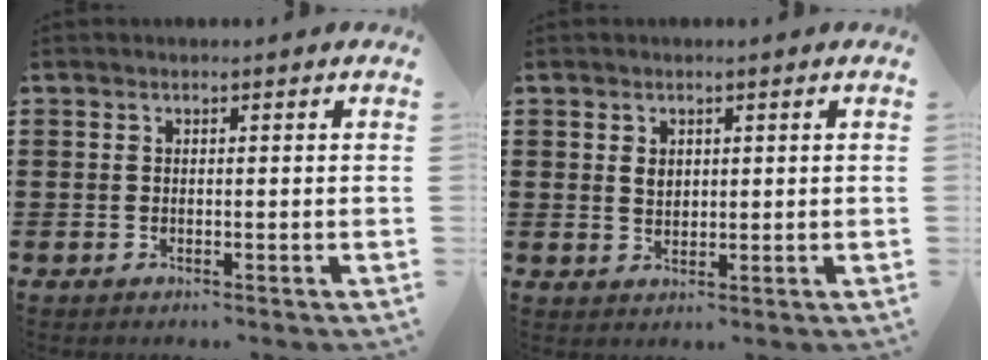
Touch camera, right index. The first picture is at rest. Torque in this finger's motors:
{"motor_torque": [2.14, 0.00, -0.45, -0.19]}